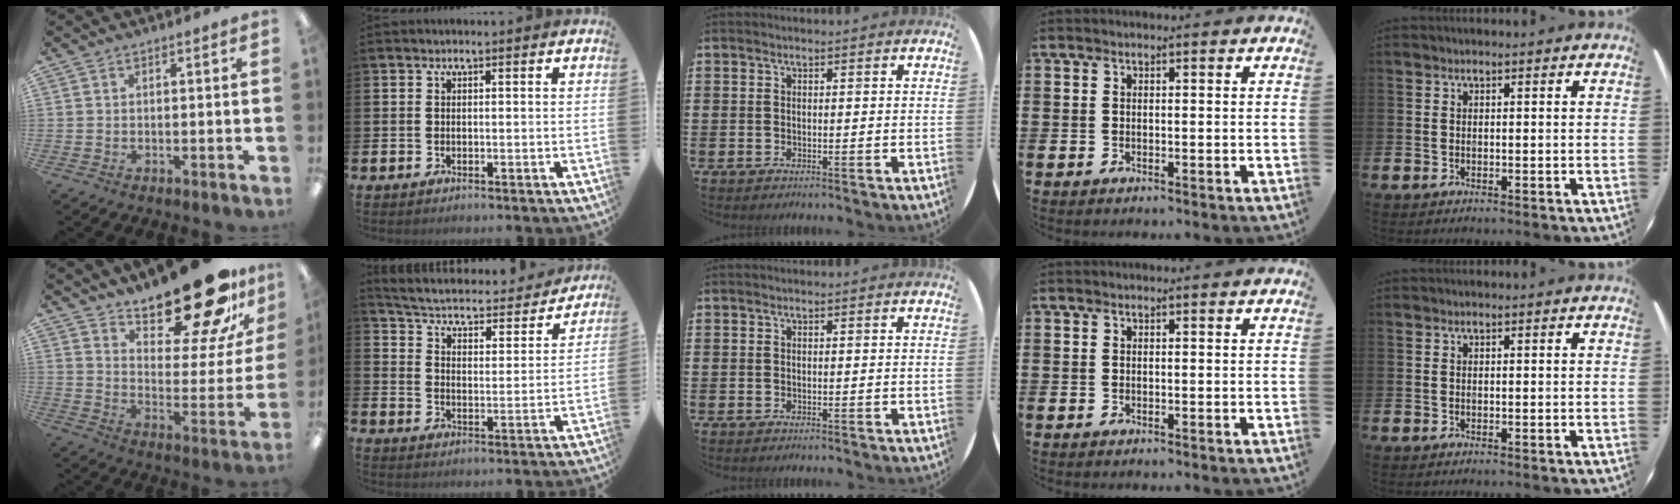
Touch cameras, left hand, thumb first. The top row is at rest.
{"thumb": {"total": 23.4, "force": [19.2, 6.6, 11.6], "torque": [-0.159, -0.140, 0.315]}, "index": {"total": 4.3, "force": [4.0, 1.1, 1.2], "torque": [-0.051, -0.037, 0.058]}}